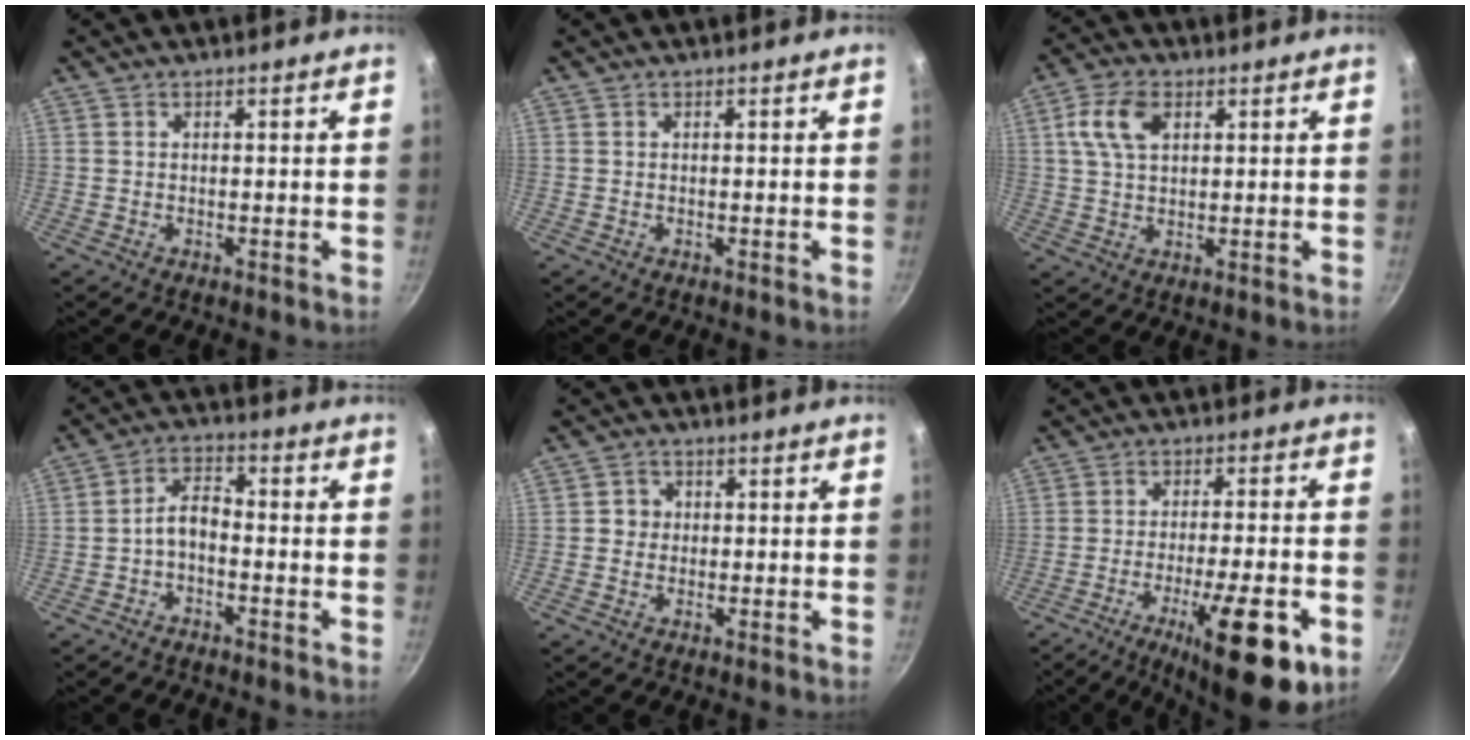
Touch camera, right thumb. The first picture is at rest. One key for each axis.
{"total": 0.0}
{"total": 7.6, "fx": 2.6, "fy": 4.7, "fz": 5.4, "tx": -0.096, "ty": 0.006, "tz": 0.044}
{"total": 4.8, "fx": -2.0, "fy": 2.6, "fz": 3.6, "tx": -0.060, "ty": 0.036, "tz": -0.040}
{"total": 2.7, "fx": 0.0, "fy": 2.6, "fz": 0.7, "tx": 0.008, "ty": 0.006, "tz": -0.006}
{"total": 18.2, "fx": -7.5, "fy": 4.8, "fz": 15.9, "tx": -0.216, "ty": 0.021, "tz": -0.107}